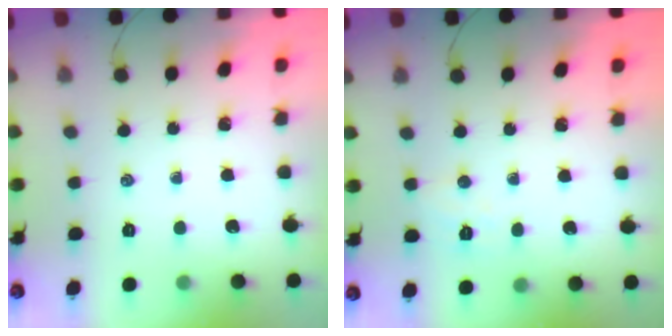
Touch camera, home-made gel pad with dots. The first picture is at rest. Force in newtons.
{"total": 5.2, "press": 5.1, "slide": 1.1}